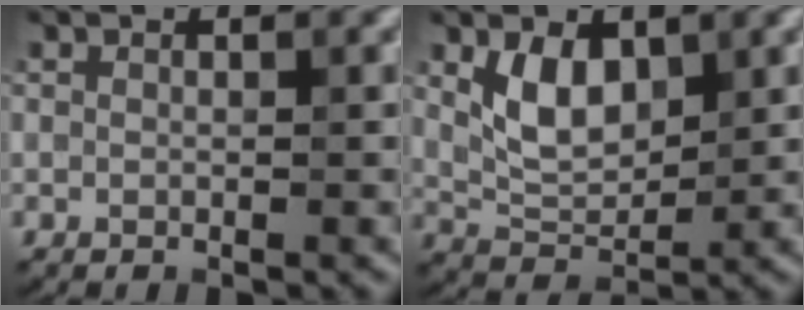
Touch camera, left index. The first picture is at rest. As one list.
[{"total": 3.9, "force": [1.3, 2.3, 2.9], "torque": [-0.061, -0.006, 0.027]}]